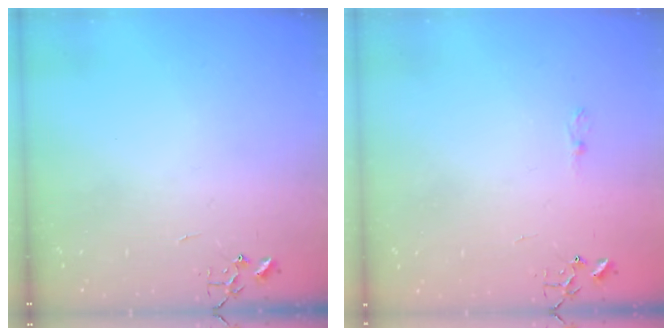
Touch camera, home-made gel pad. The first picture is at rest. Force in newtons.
{"total": 4.1, "press": 4.1, "slide": 0.5}